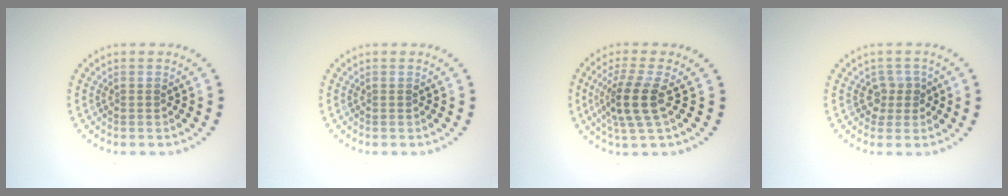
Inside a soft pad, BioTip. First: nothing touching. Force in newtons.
{"total": 0.0}
{"total": 4.0, "press": 3.1, "slide": 2.5}
{"total": 1.9, "press": 1.4, "slide": 1.2}